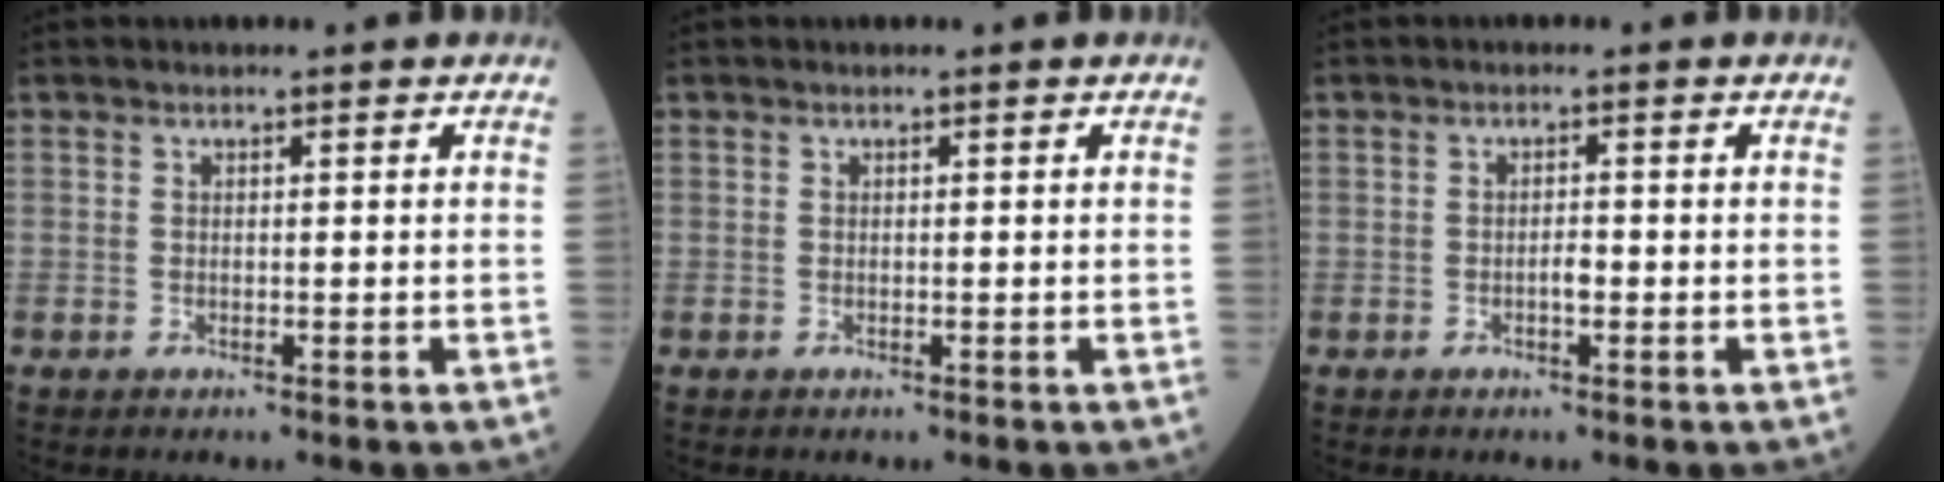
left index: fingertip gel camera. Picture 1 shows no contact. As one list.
[{"total": 0.0}, {"total": 1.3, "force": [-0.8, 0.4, 1.0], "torque": [-0.017, -0.002, -0.015]}]